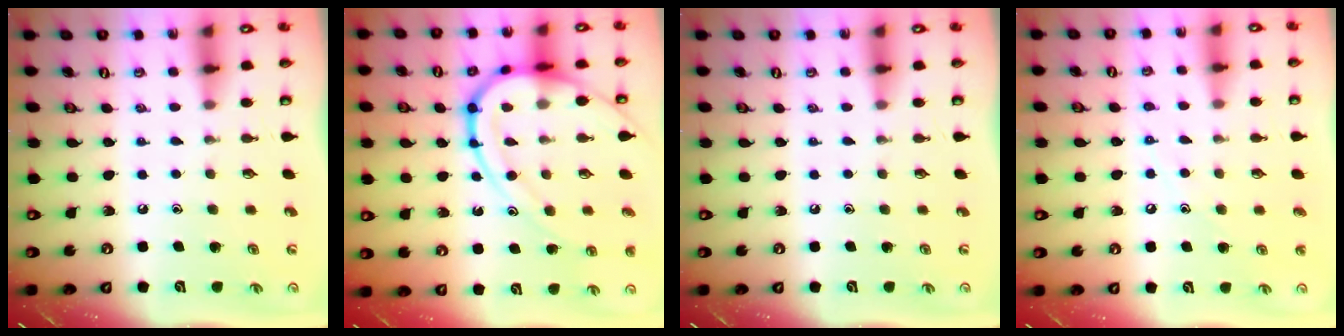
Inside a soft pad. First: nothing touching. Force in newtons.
{"total": 17.3, "press": 17.2, "slide": 1.7}
{"total": 0.0}
{"total": 6.2, "press": 6.2, "slide": 0.7}